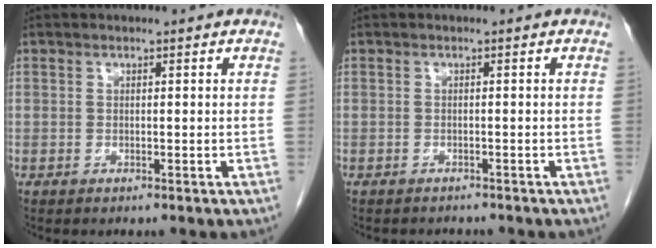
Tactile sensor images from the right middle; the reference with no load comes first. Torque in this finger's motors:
{"motor_torque": [0.02, -0.02, -0.04, -0.01]}